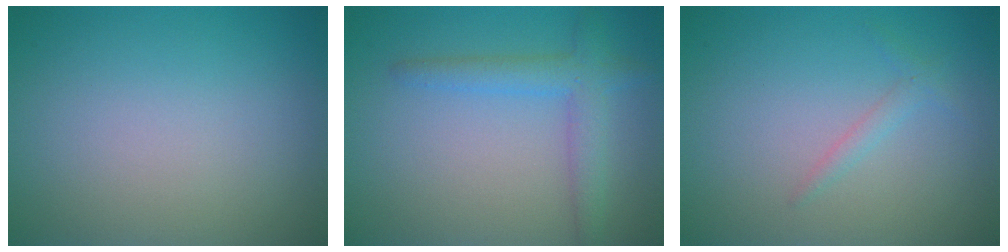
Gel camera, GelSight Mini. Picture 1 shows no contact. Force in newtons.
{"total": 3.2, "press": 3.1, "slide": 0.2}
{"total": 1.1, "press": 1.1, "slide": 0.0}